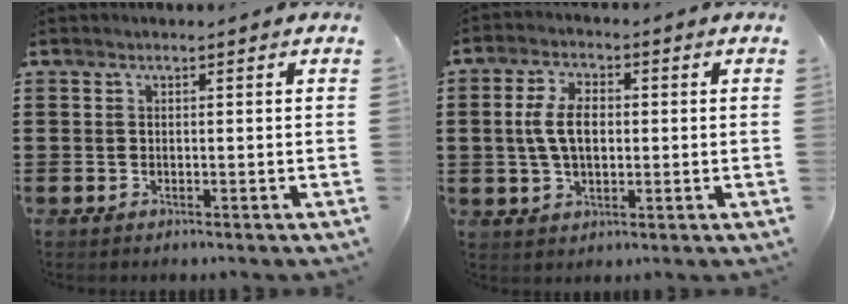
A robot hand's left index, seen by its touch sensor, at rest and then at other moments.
{"total": 6.4, "force": [0.3, 3.5, 5.3], "torque": [-0.126, 0.006, -0.002]}